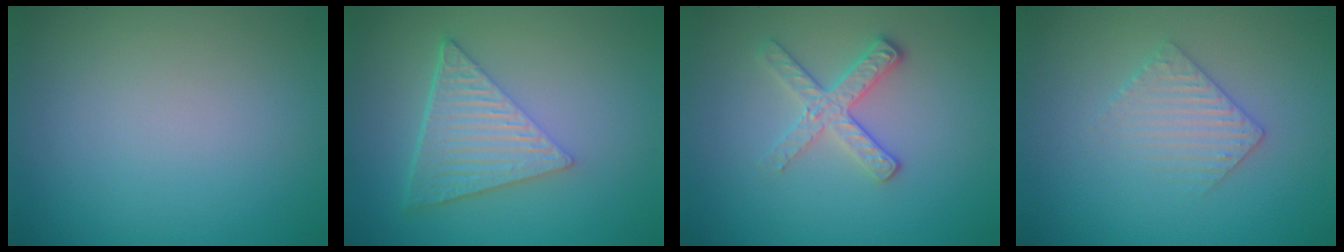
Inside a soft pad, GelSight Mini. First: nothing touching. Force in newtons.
{"total": 6.4, "press": 4.4, "slide": 4.6}
{"total": 2.7, "press": 2.4, "slide": 1.2}
{"total": 2.5, "press": 2.4, "slide": 0.5}